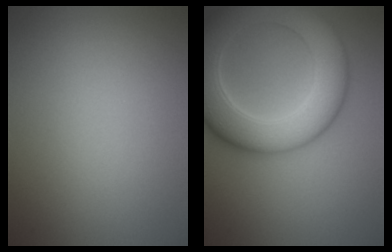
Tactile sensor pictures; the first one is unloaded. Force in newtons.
{"total": 10.2, "press": 10.2, "slide": 0.2}